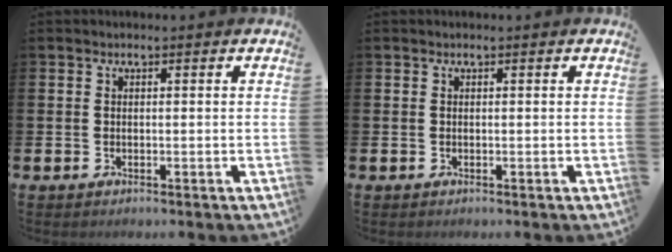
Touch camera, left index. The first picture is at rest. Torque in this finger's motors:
{"motor_torque": [0.11, 0.04, -0.03, -0.01]}